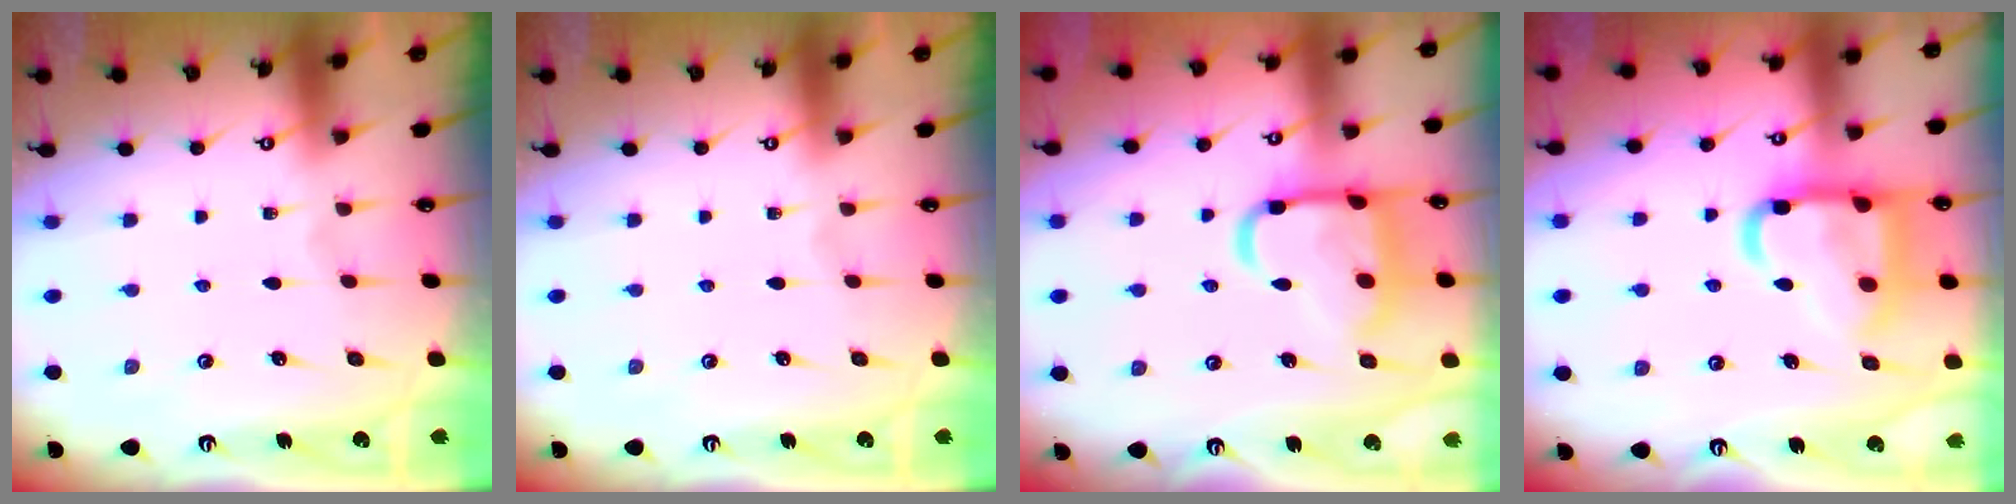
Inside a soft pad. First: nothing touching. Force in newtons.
{"total": 0.0}
{"total": 15.9, "press": 15.9, "slide": 1.2}
{"total": 19.0, "press": 18.9, "slide": 1.9}